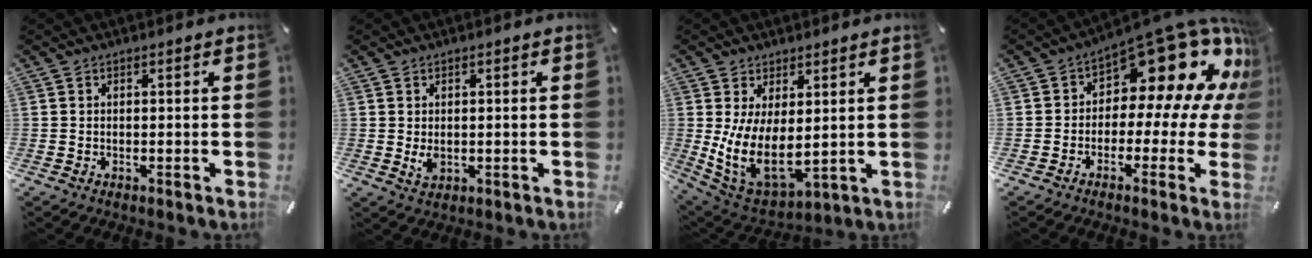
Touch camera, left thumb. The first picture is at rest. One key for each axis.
{"total": 2.6, "fx": -0.3, "fy": 1.9, "fz": 1.8, "tx": -0.046, "ty": -0.002, "tz": -0.008}
{"total": 11.4, "fx": 1.7, "fy": 6.9, "fz": 8.9, "tx": -0.190, "ty": -0.035, "tz": 0.040}
{"total": 17.4, "fx": 8.7, "fy": 9.2, "fz": 12.0, "tx": -0.159, "ty": -0.077, "tz": 0.142}